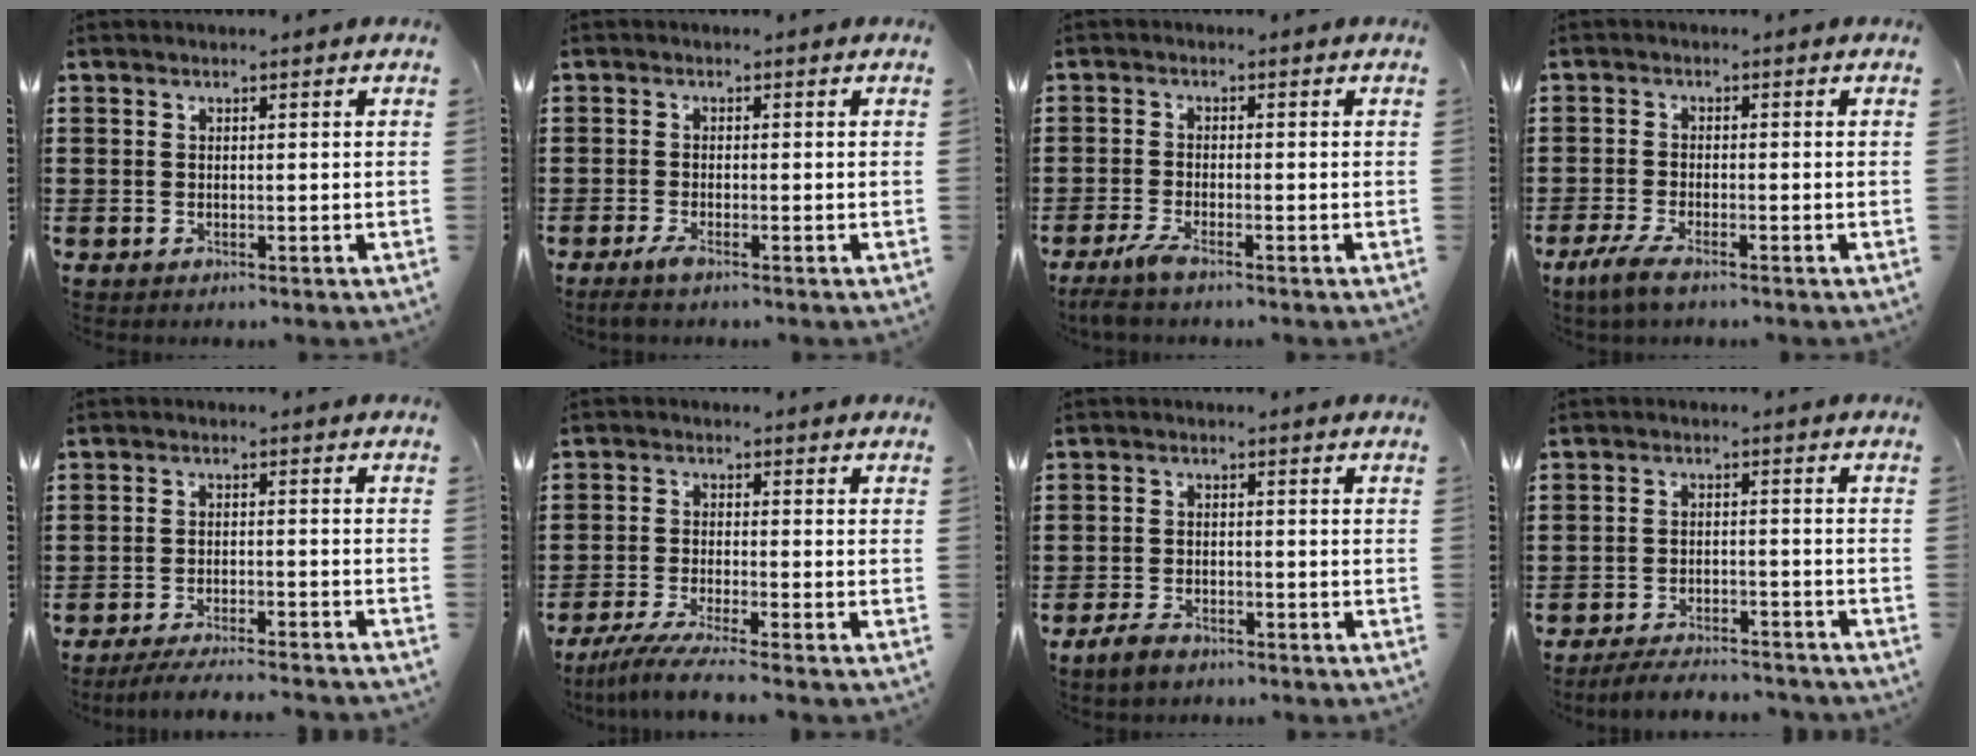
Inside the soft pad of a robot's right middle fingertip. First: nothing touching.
{"total": 1.8, "force": [-1.0, 0.2, 1.5], "torque": [-0.034, -0.007, -0.020]}
{"total": 2.5, "force": [-1.8, 0.0, 1.7], "torque": [-0.045, -0.006, -0.037]}
{"total": 2.9, "force": [-1.9, 0.3, 2.2], "torque": [-0.057, -0.007, -0.041]}
{"total": 3.8, "force": [-3.6, -0.2, 1.2], "torque": [-0.018, -0.003, -0.069]}
{"total": 4.3, "force": [-3.6, -0.4, 2.3], "torque": [-0.061, -0.019, -0.074]}
{"total": 2.5, "force": [-2.0, 1.0, 1.2], "torque": [-0.030, 0.003, -0.043]}
{"total": 3.9, "force": [-3.8, 0.2, 0.9], "torque": [-0.015, 0.003, -0.076]}